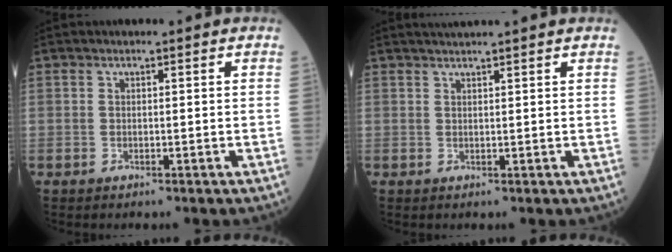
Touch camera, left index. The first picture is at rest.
{"total": 3.3, "force": [3.0, -0.7, 1.4], "torque": [-0.014, 0.020, 0.048]}